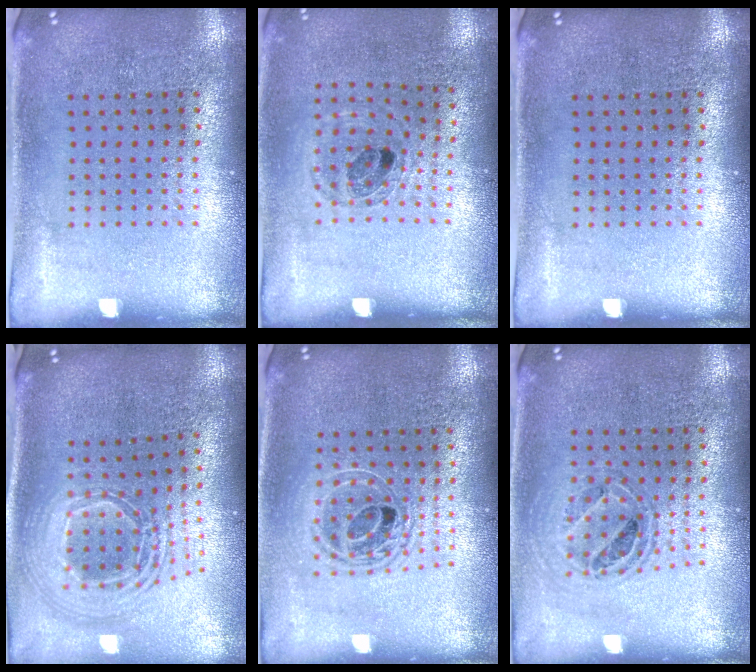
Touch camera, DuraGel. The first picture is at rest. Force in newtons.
{"total": 0.8, "press": 0.8, "slide": 0.2}
{"total": 0.0}
{"total": 2.5, "press": 1.8, "slide": 1.6}
{"total": 1.7, "press": 1.4, "slide": 1.0}
{"total": 0.8, "press": 0.8, "slide": 0.1}